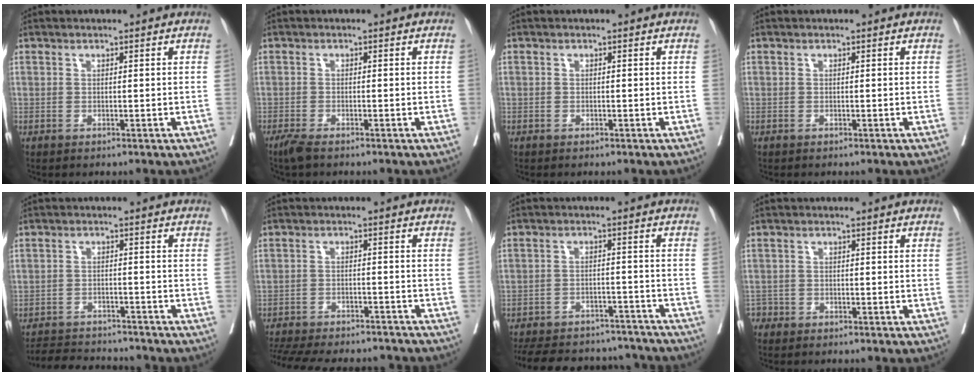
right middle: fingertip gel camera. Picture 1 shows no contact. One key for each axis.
{"total": 3.8, "fx": -2.8, "fy": 1.0, "fz": 2.4, "tx": -0.052, "ty": -0.011, "tz": -0.048}
{"total": 1.1, "fx": -0.2, "fy": 1.1, "fz": -0.1, "tx": 0.010, "ty": 0.008, "tz": -0.008}
{"total": 0.0}
{"total": 7.3, "fx": -7.0, "fy": 1.9, "fz": 1.2, "tx": -0.015, "ty": 0.001, "tz": -0.107}
{"total": 18.9, "fx": -16.8, "fy": 4.8, "fz": 7.1, "tx": -0.188, "ty": -0.021, "tz": -0.233}
{"total": 21.0, "fx": -18.7, "fy": 7.0, "fz": 6.8, "tx": -0.167, "ty": -0.006, "tz": -0.248}
{"total": 1.4, "fx": -1.1, "fy": 0.9, "fz": -0.2, "tx": 0.002, "ty": 0.006, "tz": -0.022}